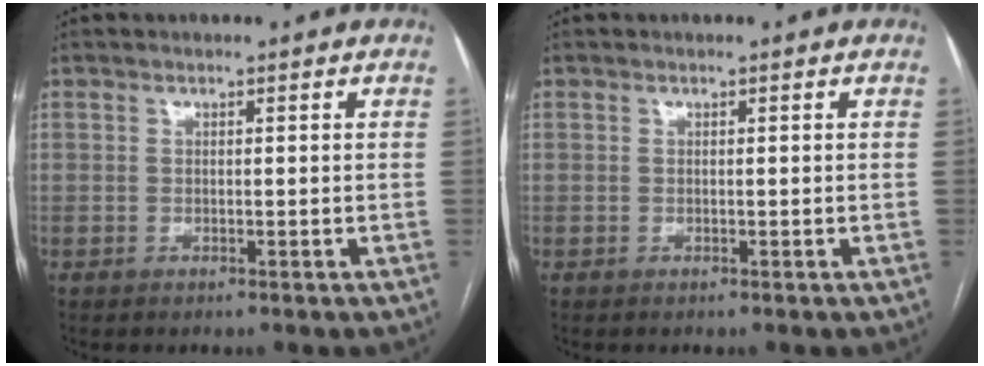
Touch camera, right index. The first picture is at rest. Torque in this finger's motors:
{"motor_torque": [0.00, 0.00, 0.00, 0.00]}